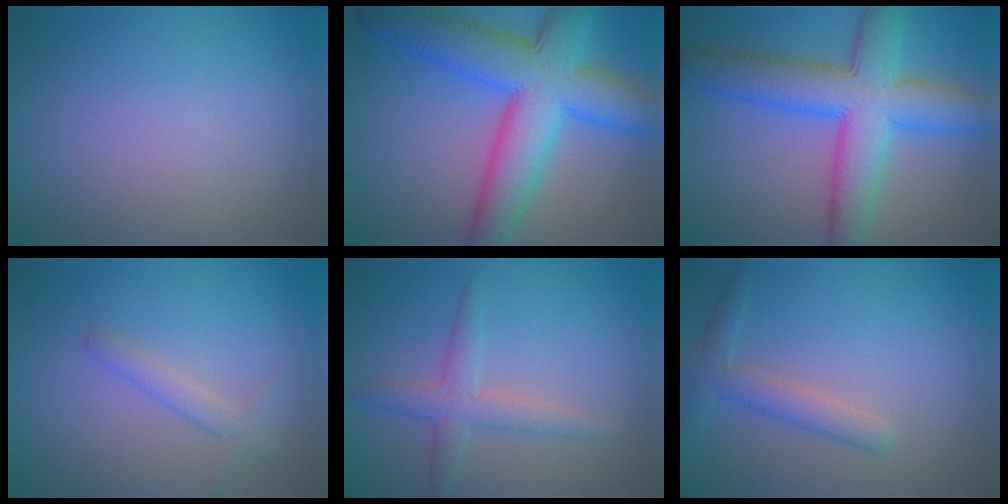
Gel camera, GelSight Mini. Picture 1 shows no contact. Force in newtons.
{"total": 10.8, "press": 10.8, "slide": 0.3}
{"total": 9.5, "press": 9.5, "slide": 0.2}
{"total": 1.8, "press": 1.8, "slide": 0.1}
{"total": 2.8, "press": 2.8, "slide": 0.0}
{"total": 2.6, "press": 2.6, "slide": 0.1}